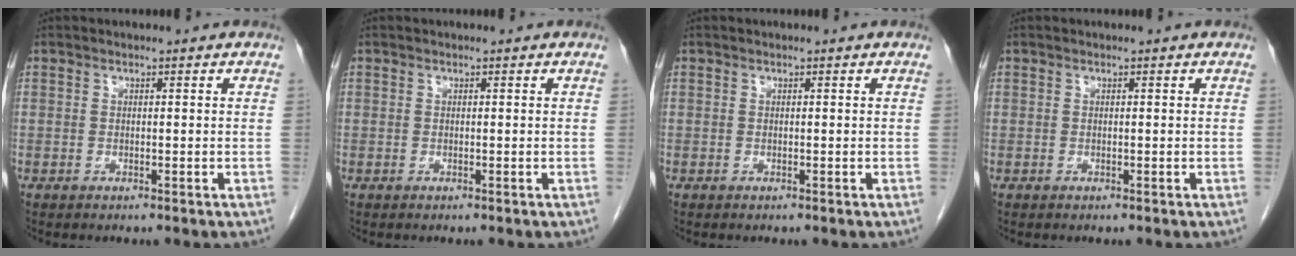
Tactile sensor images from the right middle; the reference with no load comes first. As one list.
[{"total": 0.0}, {"total": 0.0}, {"total": 0.0}]